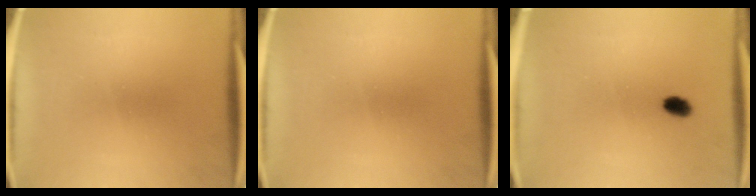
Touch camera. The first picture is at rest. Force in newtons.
{"total": 0.0}
{"total": 2.5}